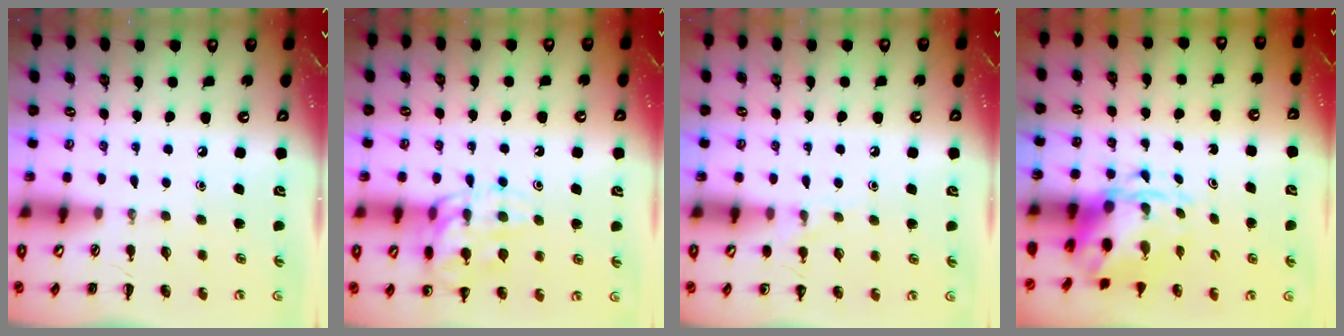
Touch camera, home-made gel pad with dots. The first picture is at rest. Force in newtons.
{"total": 13.9, "press": 13.8, "slide": 1.1}
{"total": 6.1, "press": 5.7, "slide": 2.2}
{"total": 3.9, "press": 3.8, "slide": 0.9}